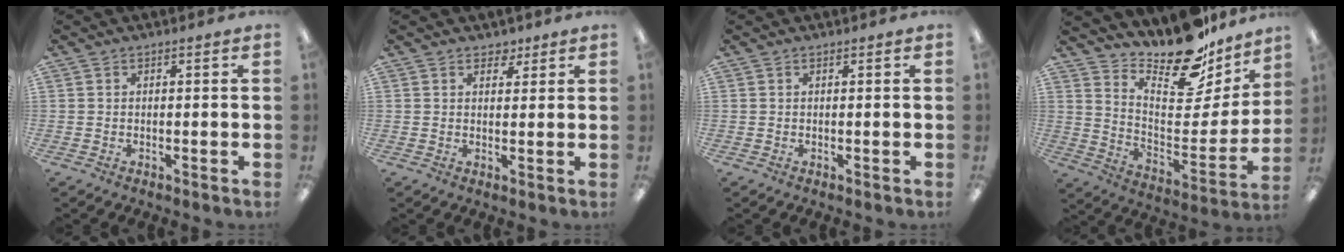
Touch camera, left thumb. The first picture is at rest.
{"total": 2.9, "force": [2.2, 1.7, 0.9], "torque": [0.003, -0.008, 0.035]}
{"total": 0.0}
{"total": 18.6, "force": [16.8, 5.3, 6.0], "torque": [-0.090, -0.148, 0.286]}